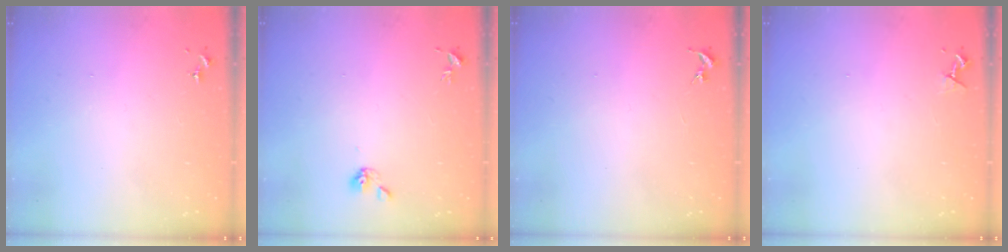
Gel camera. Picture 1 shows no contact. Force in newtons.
{"total": 4.7, "press": 4.5, "slide": 1.3}
{"total": 0.0}
{"total": 3.8, "press": 3.7, "slide": 0.6}